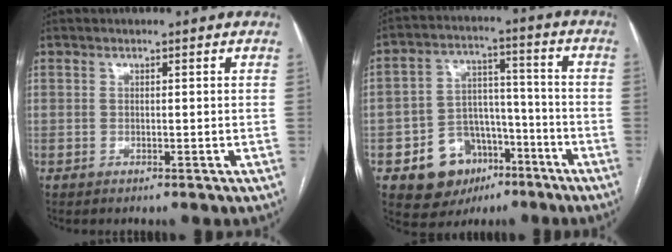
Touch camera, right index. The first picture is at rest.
{"total": 11.6, "force": [-5.9, 8.5, 5.2], "torque": [-0.083, 0.029, -0.086]}